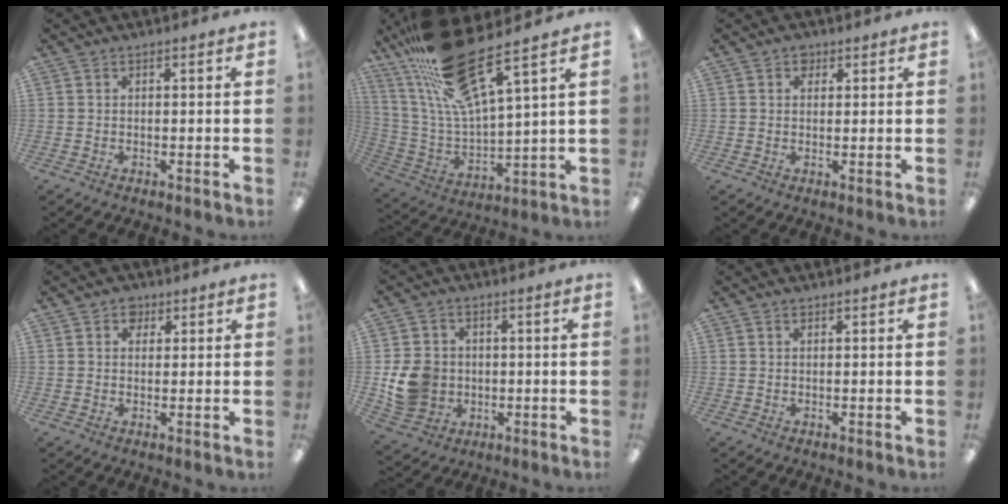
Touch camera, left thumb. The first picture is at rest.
{"total": 21.5, "force": [14.9, 5.2, 14.6], "torque": [-0.289, -0.079, 0.253]}
{"total": 2.3, "force": [1.5, 1.5, 0.9], "torque": [-0.003, -0.003, 0.023]}
{"total": 3.3, "force": [2.0, 2.3, 1.1], "torque": [-0.004, -0.006, 0.031]}
{"total": 9.6, "force": [-0.6, 8.6, 4.2], "torque": [-0.095, 0.017, -0.004]}
{"total": 0.6, "force": [0.4, 0.3, 0.3], "torque": [-0.008, 0.002, 0.008]}